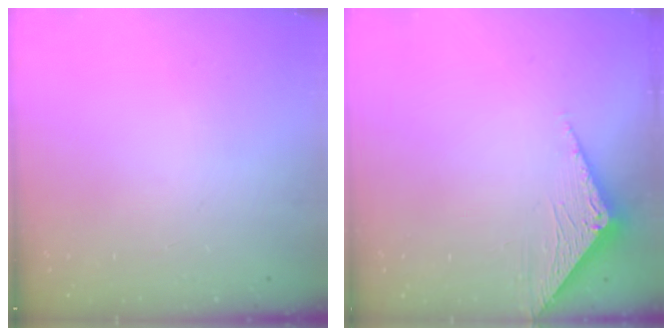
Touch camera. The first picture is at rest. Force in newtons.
{"total": 3.4, "press": 3.4, "slide": 0.2}